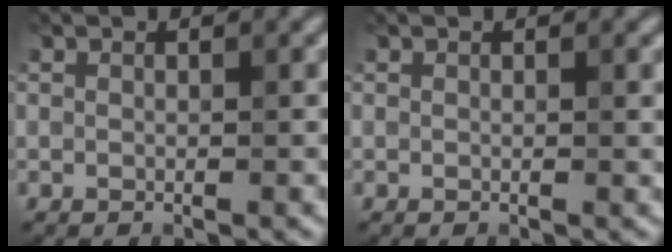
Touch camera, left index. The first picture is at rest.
{"total": 0.5, "force": [0.2, 0.2, 0.5], "torque": [-0.007, -0.001, 0.004]}